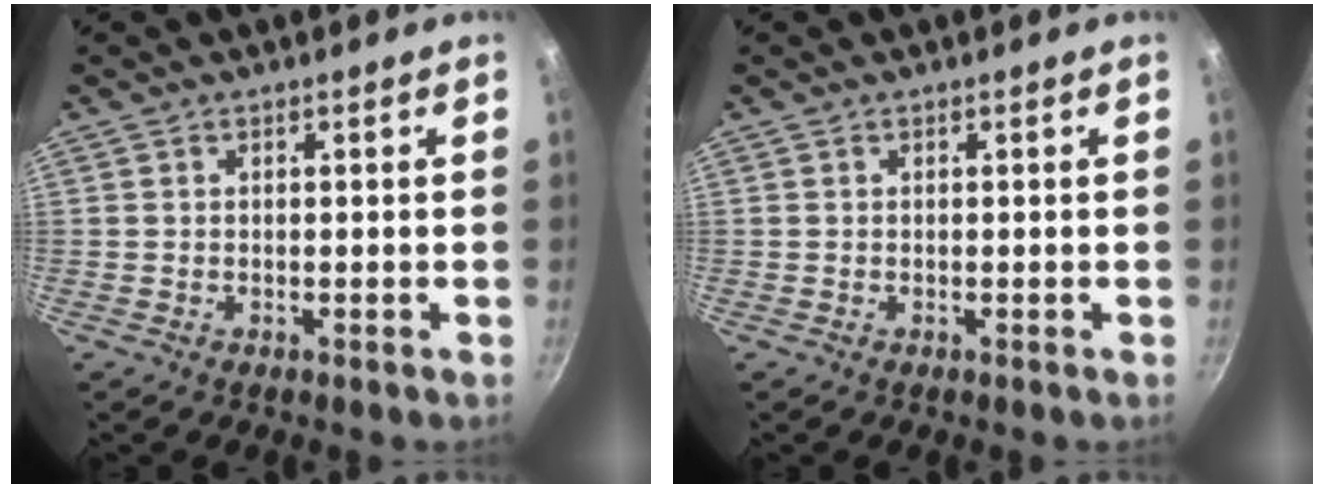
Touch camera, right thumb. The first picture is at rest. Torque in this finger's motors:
{"motor_torque": [-0.01, 0.01, 0.02, -0.02, 0.03]}